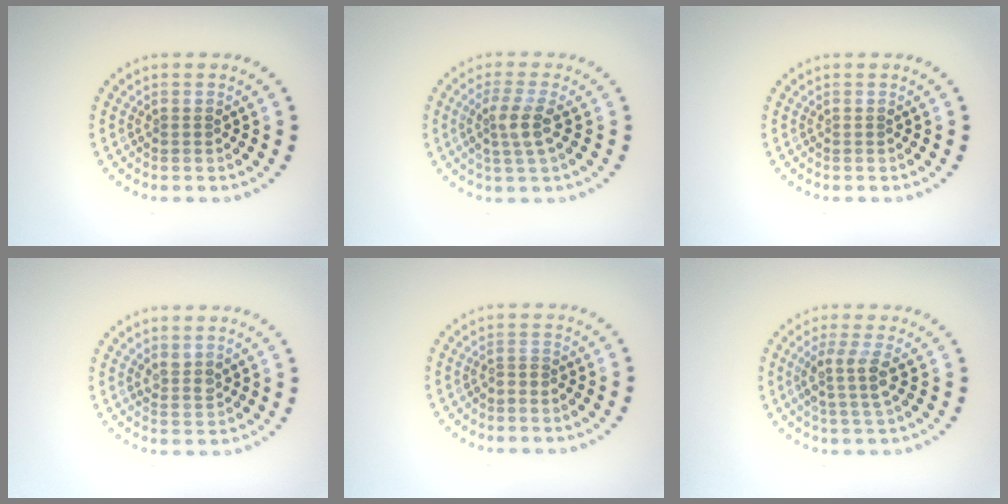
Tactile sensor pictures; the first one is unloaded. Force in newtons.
{"total": 2.6, "press": 2.3, "slide": 1.2}
{"total": 0.0}
{"total": 1.4, "press": 1.2, "slide": 0.7}
{"total": 0.5, "press": 0.2, "slide": 0.5}
{"total": 2.7, "press": 2.1, "slide": 1.7}